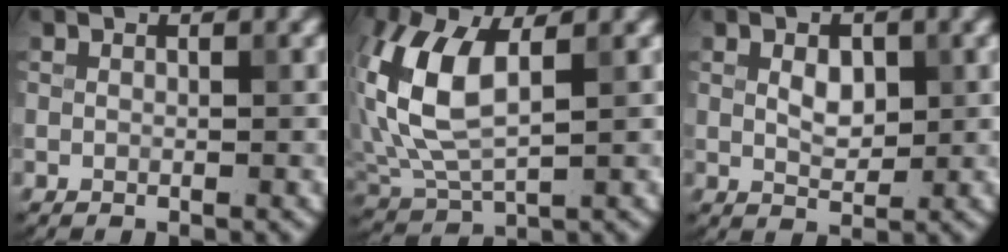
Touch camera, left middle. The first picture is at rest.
{"total": 8.5, "force": [1.4, 4.5, 7.0], "torque": [-0.175, 0.006, 0.024]}
{"total": 2.3, "force": [0.6, 1.5, 1.7], "torque": [-0.030, -0.001, 0.011]}